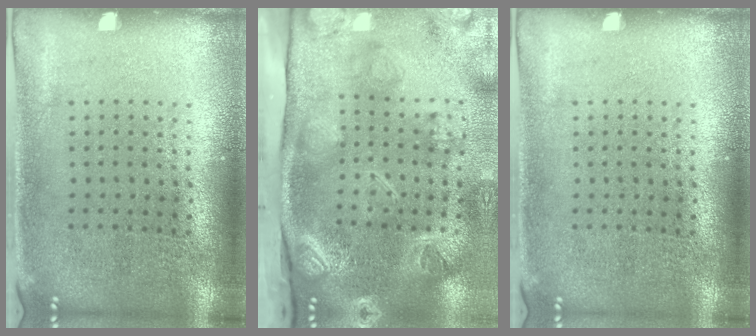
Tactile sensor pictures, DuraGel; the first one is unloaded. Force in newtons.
{"total": 4.6, "press": 3.2, "slide": 3.3}
{"total": 0.0}